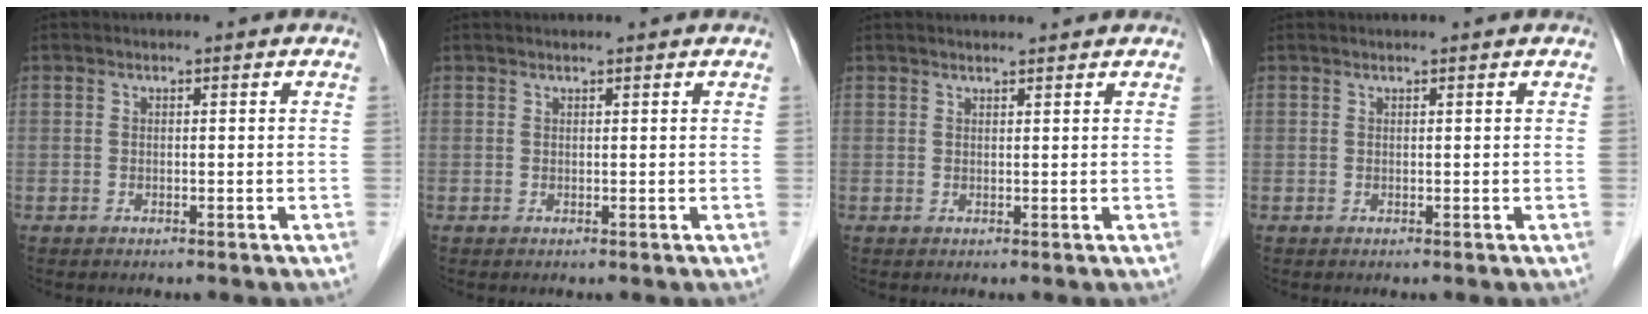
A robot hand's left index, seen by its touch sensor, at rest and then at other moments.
{"total": 1.1, "force": [1.0, 0.0, 0.5], "torque": [-0.007, 0.011, 0.018]}
{"total": 2.6, "force": [2.5, 0.1, 0.9], "torque": [-0.011, 0.013, 0.035]}
{"total": 0.7, "force": [0.6, 0.0, 0.3], "torque": [-0.006, 0.007, 0.012]}